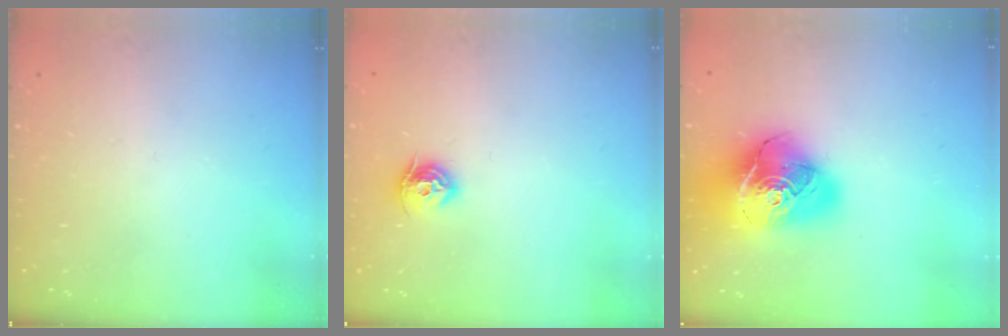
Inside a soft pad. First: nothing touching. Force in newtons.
{"total": 7.8, "press": 7.8, "slide": 0.4}
{"total": 22.2, "press": 22.0, "slide": 2.8}